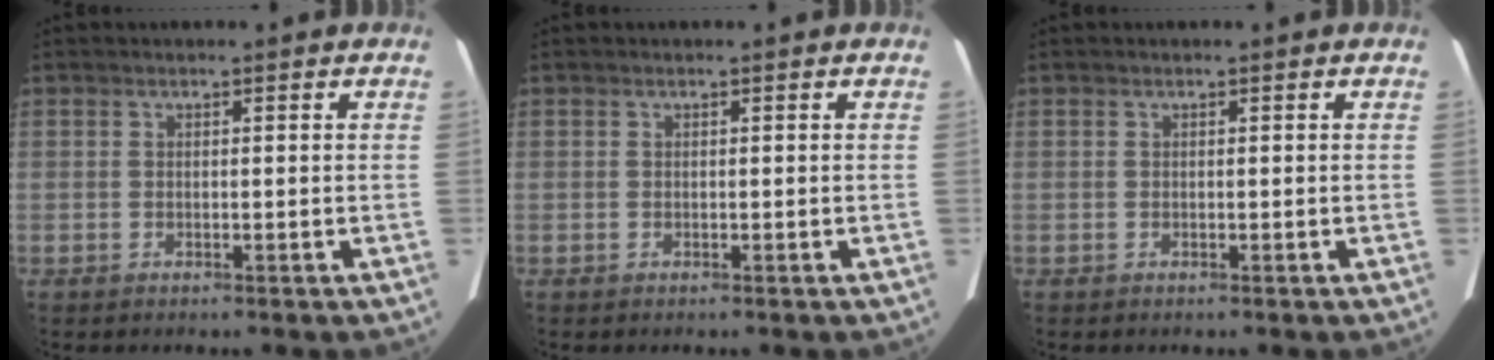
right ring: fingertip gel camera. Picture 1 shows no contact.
{"total": 0.0}
{"total": 0.0}